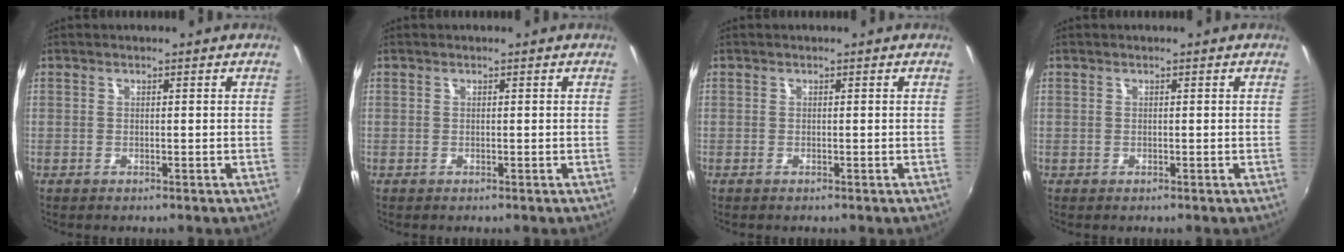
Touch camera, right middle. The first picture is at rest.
{"total": 0.0}
{"total": 0.0}
{"total": 0.0}